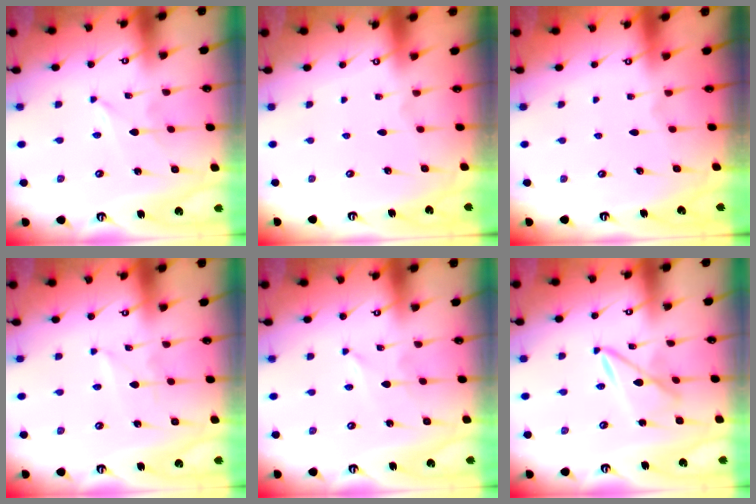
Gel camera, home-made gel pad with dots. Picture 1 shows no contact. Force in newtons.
{"total": 0.0}
{"total": 0.6, "press": 0.6, "slide": 0.1}
{"total": 0.0}
{"total": 0.0}
{"total": 7.5, "press": 7.5, "slide": 0.7}